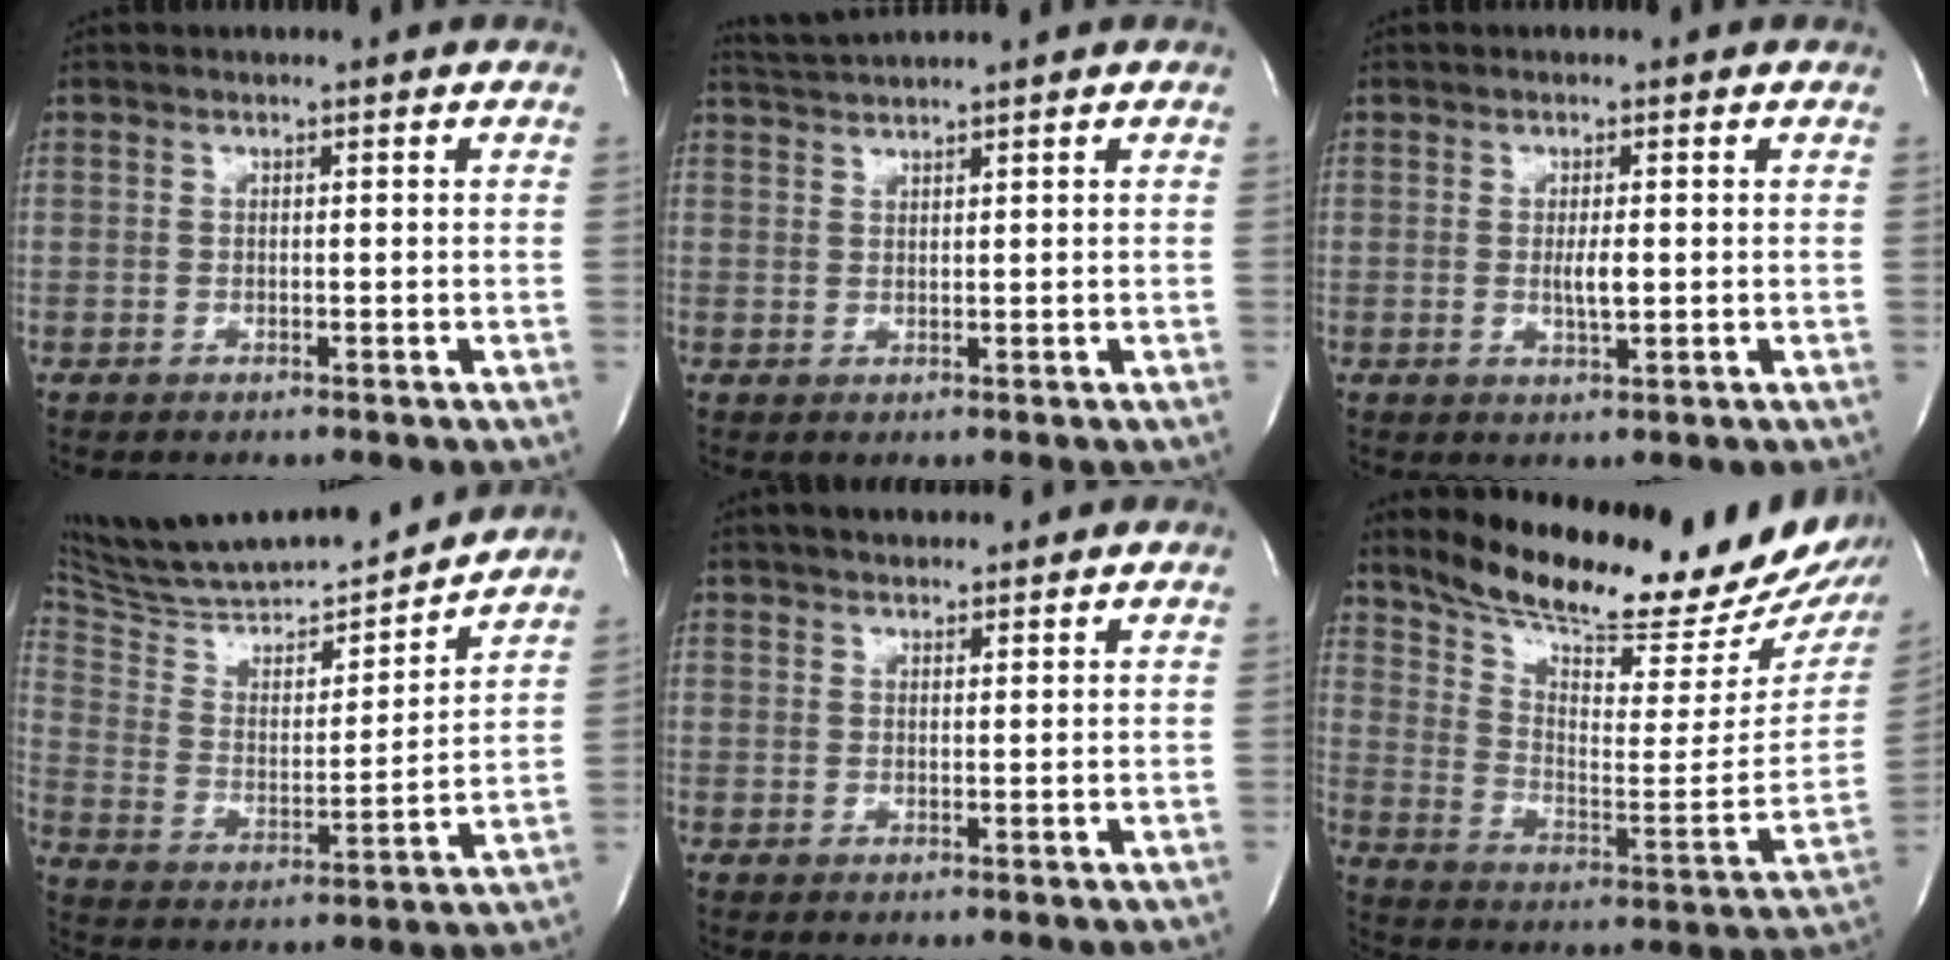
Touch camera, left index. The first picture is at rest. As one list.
[{"total": 3.0, "force": [2.8, -1.1, 0.3], "torque": [-0.009, 0.009, 0.062]}, {"total": 2.4, "force": [0.0, 0.4, 2.4], "torque": [-0.047, -0.004, 0.002]}, {"total": 21.7, "force": [20.3, 2.2, 7.2], "torque": [-0.120, -0.015, 0.323]}, {"total": 4.6, "force": [4.0, 1.3, 1.7], "torque": [-0.022, 0.026, 0.064]}, {"total": 26.3, "force": [23.2, 4.2, 11.7], "torque": [-0.192, -0.082, 0.319]}]